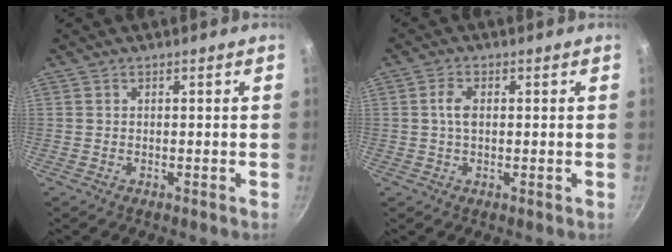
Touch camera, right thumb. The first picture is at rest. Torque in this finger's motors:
{"motor_torque": [0.94, 1.66, 0.20, 0.00, 0.06]}